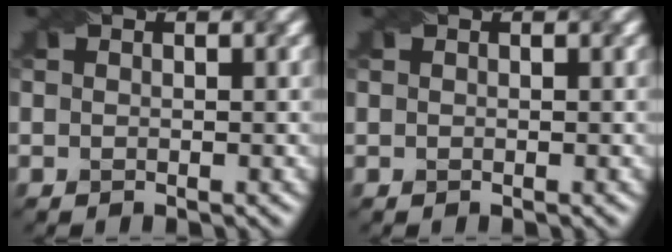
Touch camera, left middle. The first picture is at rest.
{"total": 0.0}